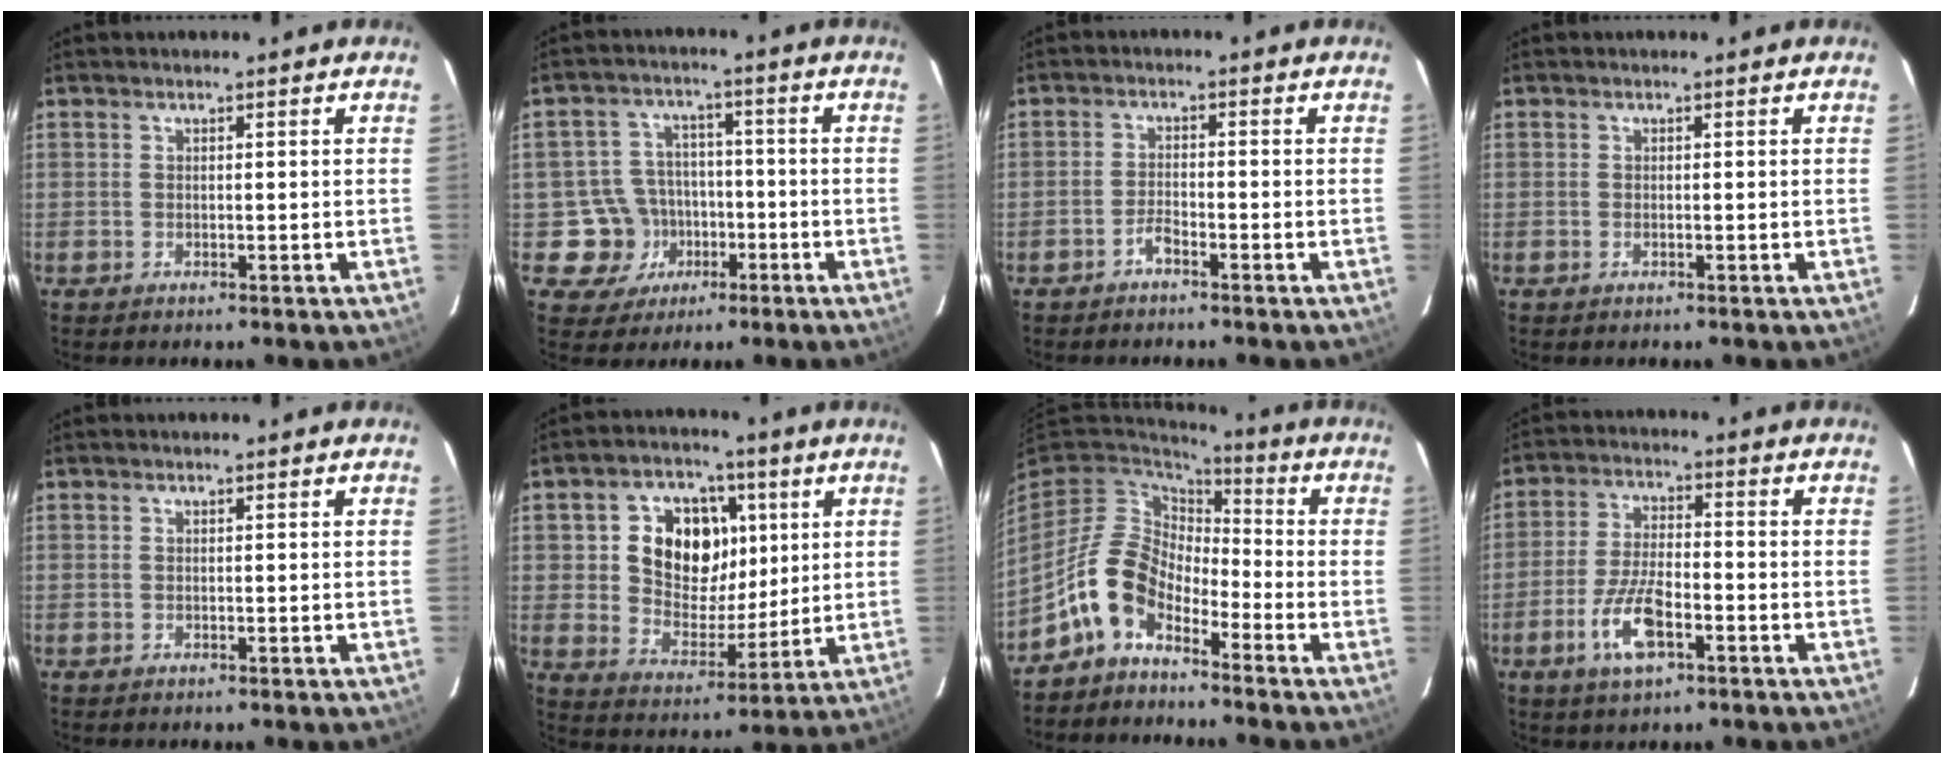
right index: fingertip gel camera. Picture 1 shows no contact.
{"total": 8.5, "force": [-3.3, 7.8, 0.9], "torque": [-0.043, 0.026, -0.042]}
{"total": 2.1, "force": [-1.8, 0.6, 1.0], "torque": [-0.025, 0.004, -0.035]}
{"total": 0.0}
{"total": 0.0}
{"total": 14.2, "force": [3.7, 10.6, 8.7], "torque": [-0.175, 0.016, 0.072]}
{"total": 10.6, "force": [-6.0, 6.3, 6.0], "torque": [-0.123, 0.022, -0.125]}
{"total": 9.5, "force": [-4.4, 3.4, 7.7], "torque": [-0.165, -0.006, -0.081]}